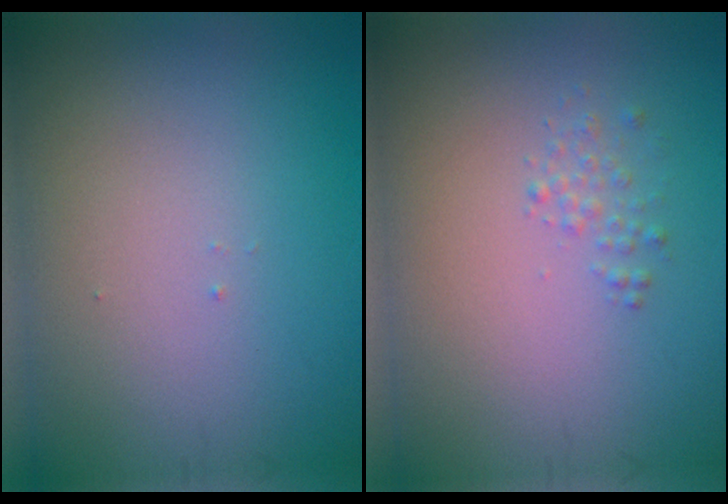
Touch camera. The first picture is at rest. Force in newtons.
{"total": 0.9, "press": 0.9, "slide": 0.0}